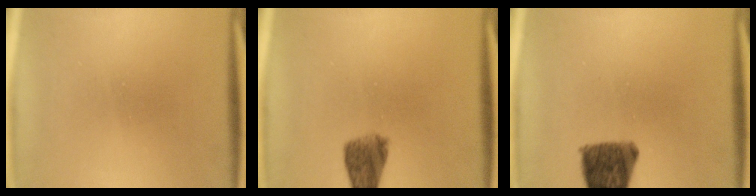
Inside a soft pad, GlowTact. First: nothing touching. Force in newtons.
{"total": 5.6}
{"total": 10.1}